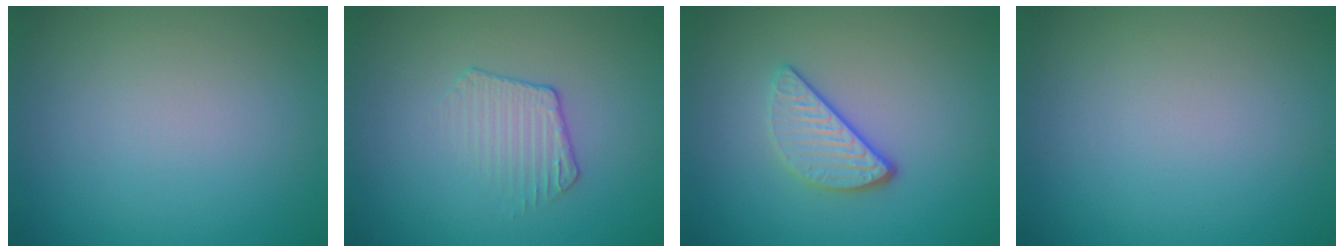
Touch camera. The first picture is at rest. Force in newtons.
{"total": 1.8, "press": 1.1, "slide": 1.4}
{"total": 3.0, "press": 2.5, "slide": 1.7}
{"total": 0.0}